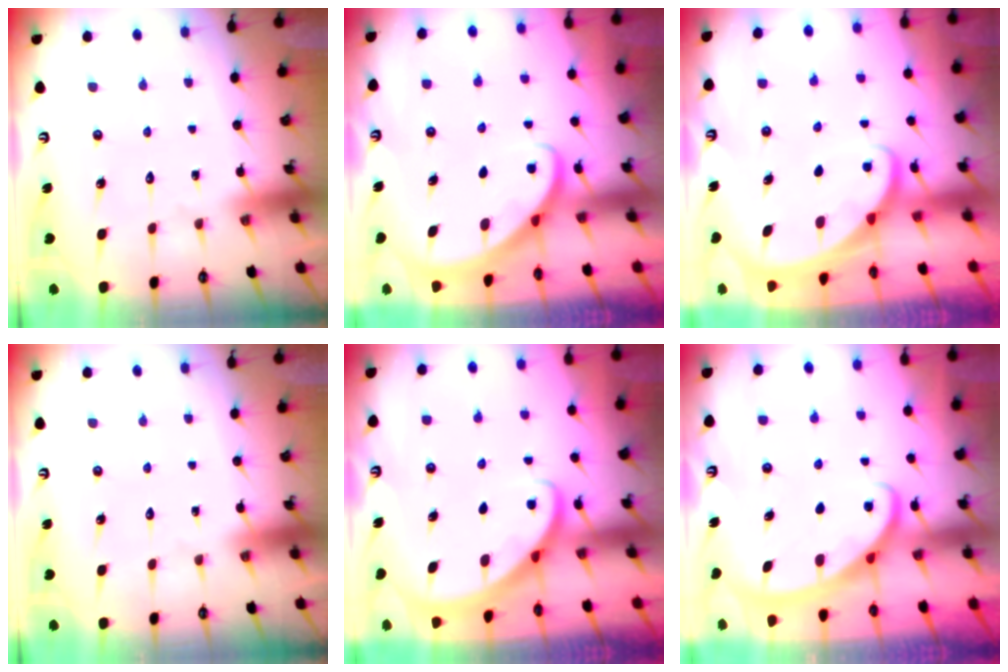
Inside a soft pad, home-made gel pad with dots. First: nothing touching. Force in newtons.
{"total": 2.7, "press": 2.7, "slide": 0.2}
{"total": 2.7, "press": 2.7, "slide": 0.4}
{"total": 0.0}
{"total": 2.9, "press": 2.9, "slide": 0.2}
{"total": 2.8, "press": 2.8, "slide": 0.3}